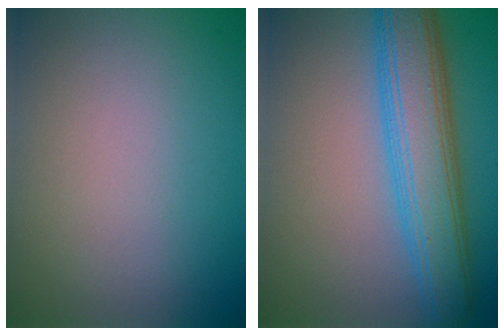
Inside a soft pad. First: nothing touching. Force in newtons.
{"total": 7.5, "press": 7.5, "slide": 0.2}